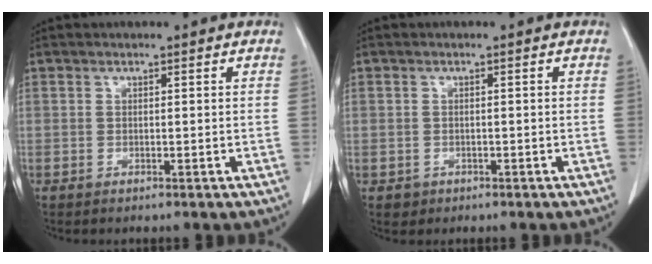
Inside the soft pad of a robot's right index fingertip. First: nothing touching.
{"total": 1.8, "force": [-0.7, 1.6, 0.0], "torque": [0.000, 0.007, -0.007]}